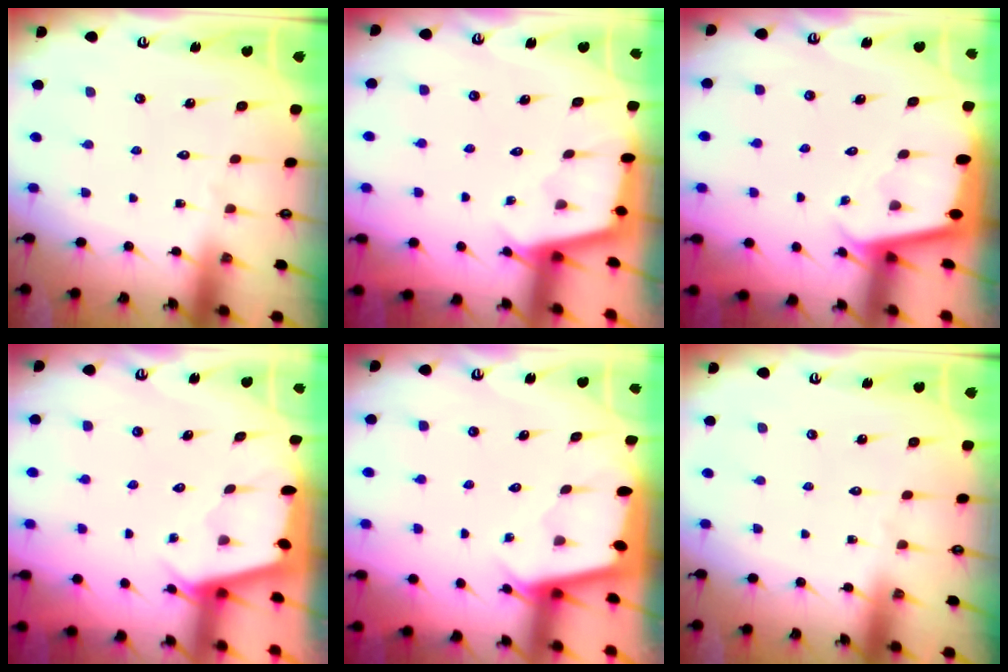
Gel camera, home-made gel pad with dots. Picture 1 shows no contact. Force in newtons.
{"total": 2.3, "press": 2.3, "slide": 0.2}
{"total": 1.9, "press": 1.9, "slide": 0.2}
{"total": 2.2, "press": 2.2, "slide": 0.3}
{"total": 2.0, "press": 2.0, "slide": 0.3}
{"total": 0.0}